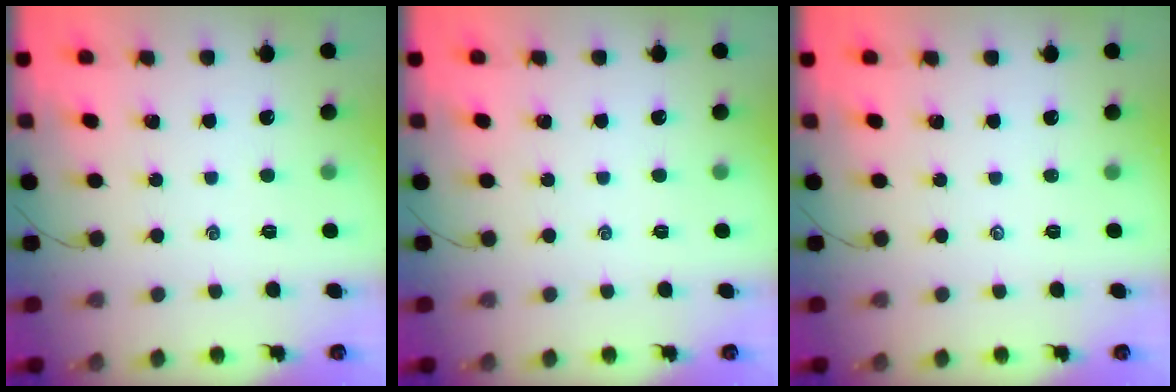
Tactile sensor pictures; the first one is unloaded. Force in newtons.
{"total": 0.0}
{"total": 0.0}